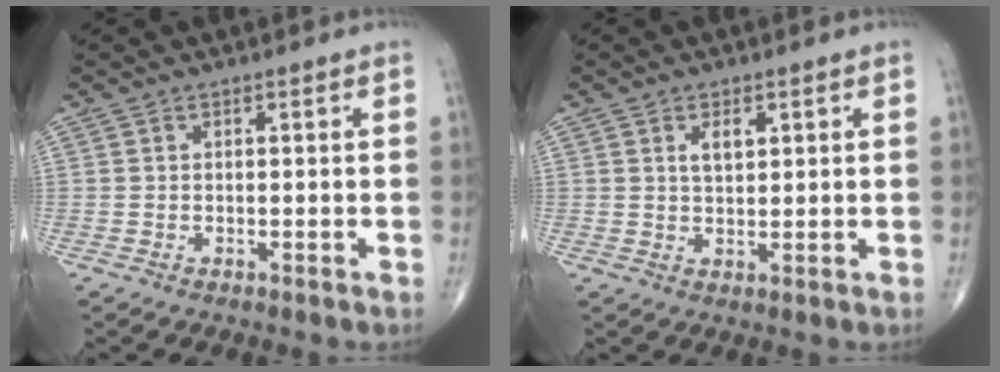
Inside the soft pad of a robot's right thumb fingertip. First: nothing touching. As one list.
[{"total": 3.7, "force": [1.4, 2.0, 2.8], "torque": [-0.040, -0.009, 0.025]}]